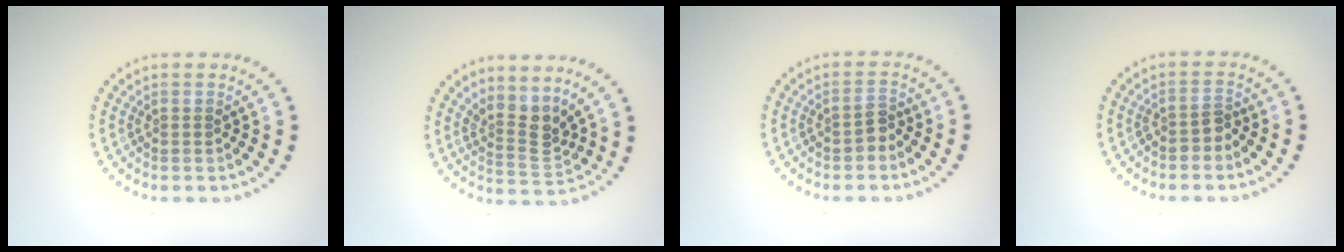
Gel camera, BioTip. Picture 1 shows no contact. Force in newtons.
{"total": 3.0, "press": 2.1, "slide": 2.1}
{"total": 1.3, "press": 1.1, "slide": 0.7}
{"total": 1.4, "press": 1.1, "slide": 0.9}